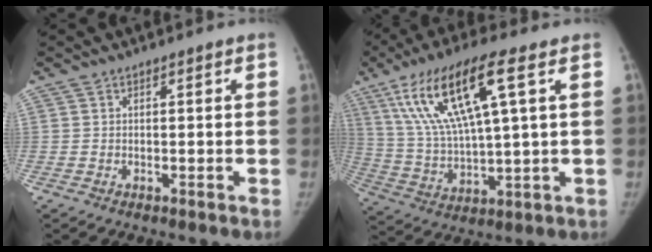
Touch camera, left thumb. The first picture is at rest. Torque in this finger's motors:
{"motor_torque": [0.39, 0.43, 1.76, -1.01, 0.17]}